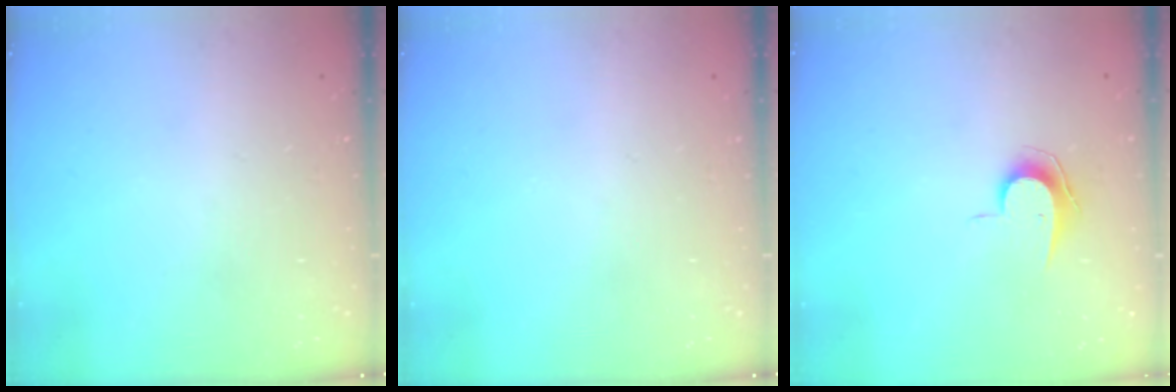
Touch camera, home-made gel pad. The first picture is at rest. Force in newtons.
{"total": 0.0}
{"total": 7.7, "press": 7.6, "slide": 0.4}